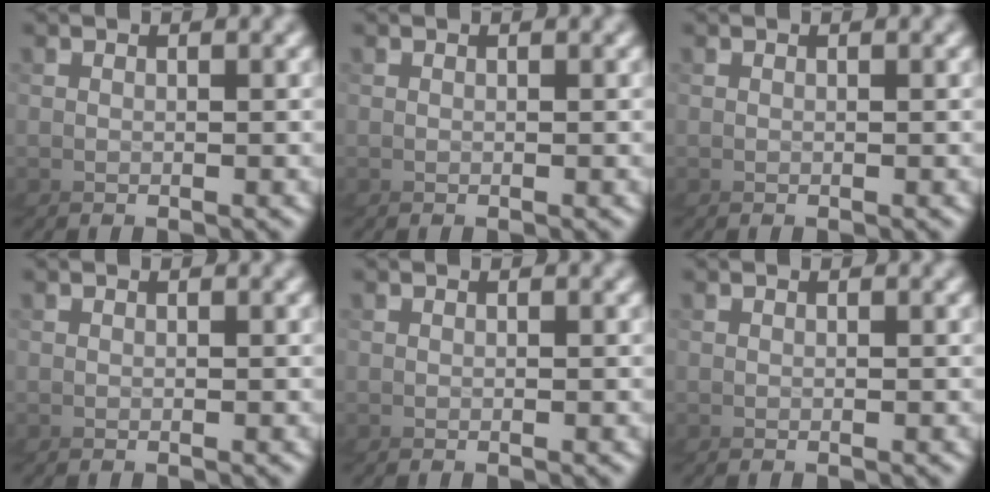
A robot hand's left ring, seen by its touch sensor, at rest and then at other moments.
{"total": 0.0}
{"total": 0.0}
{"total": 0.0}
{"total": 0.0}
{"total": 0.0}